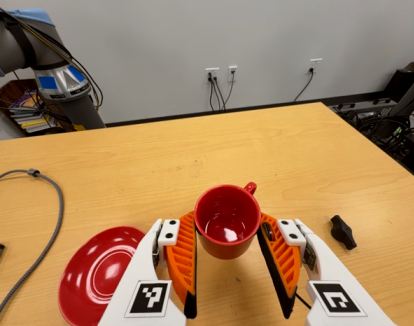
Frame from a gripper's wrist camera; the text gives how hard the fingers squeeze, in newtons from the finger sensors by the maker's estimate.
{"total": 5.5, "left": 5.6, "right": 5.4}